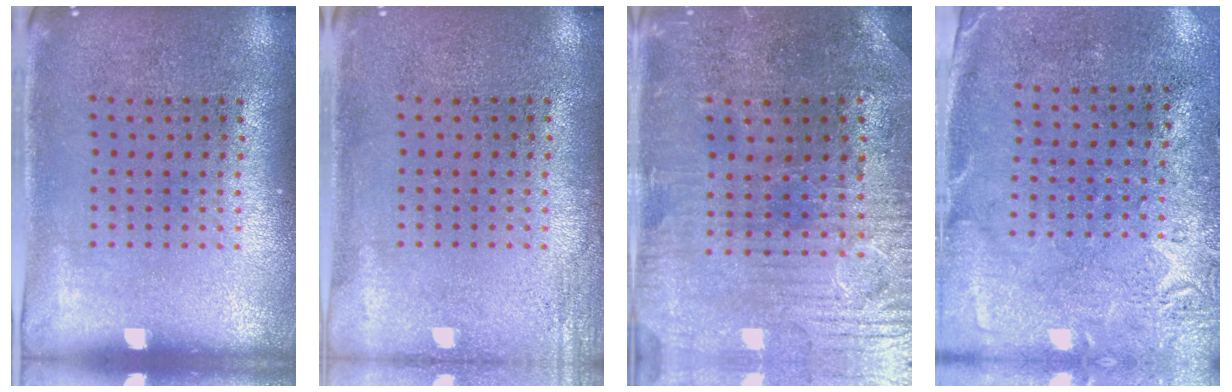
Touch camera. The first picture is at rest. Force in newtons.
{"total": 1.8, "press": 1.8, "slide": 0.2}
{"total": 1.5, "press": 1.3, "slide": 0.6}
{"total": 2.8, "press": 2.2, "slide": 1.7}